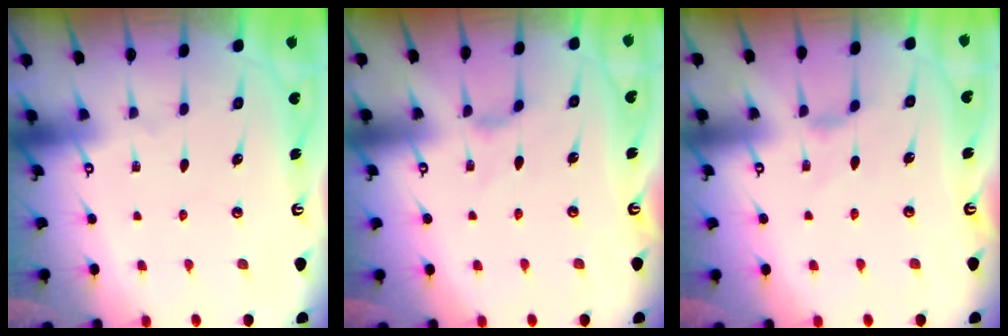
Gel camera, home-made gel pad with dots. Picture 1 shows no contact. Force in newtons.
{"total": 1.1, "press": 1.1, "slide": 0.4}
{"total": 1.0, "press": 0.9, "slide": 0.4}